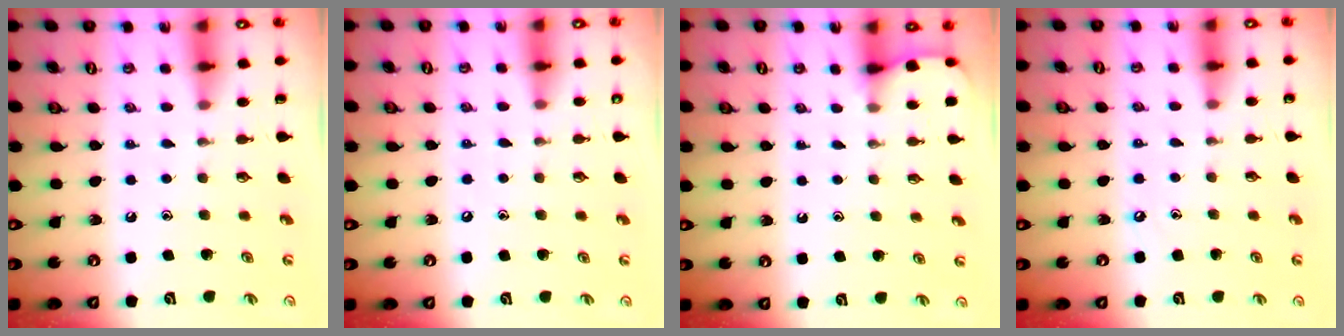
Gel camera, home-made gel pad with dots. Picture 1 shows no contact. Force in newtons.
{"total": 3.4, "press": 3.4, "slide": 0.4}
{"total": 2.6, "press": 2.6, "slide": 0.2}
{"total": 3.6, "press": 3.5, "slide": 0.5}